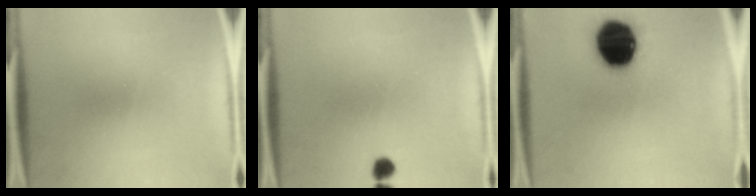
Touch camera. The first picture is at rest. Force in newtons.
{"total": 2.0}
{"total": 20.0}